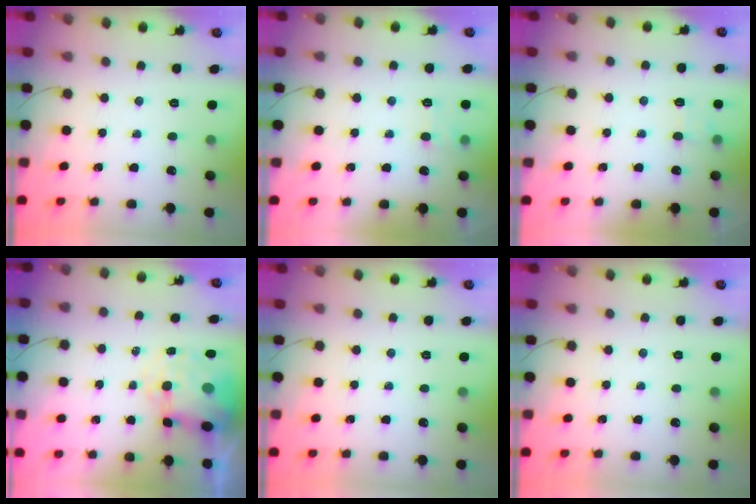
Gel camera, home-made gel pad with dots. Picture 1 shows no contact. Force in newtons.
{"total": 7.7, "press": 7.6, "slide": 1.4}
{"total": 6.4, "press": 6.2, "slide": 1.4}
{"total": 8.8, "press": 8.6, "slide": 2.0}
{"total": 0.0}
{"total": 0.0}